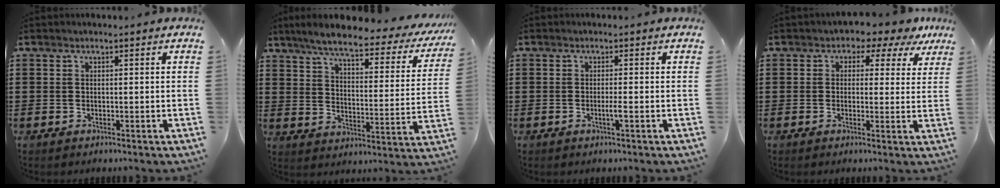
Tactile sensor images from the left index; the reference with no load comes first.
{"total": 7.1, "force": [5.8, 0.7, 4.1], "torque": [-0.096, -0.037, 0.095]}
{"total": 1.6, "force": [-0.5, -0.1, 1.5], "torque": [-0.027, -0.003, -0.009]}
{"total": 2.1, "force": [0.9, 1.6, 0.8], "torque": [-0.016, -0.008, 0.005]}